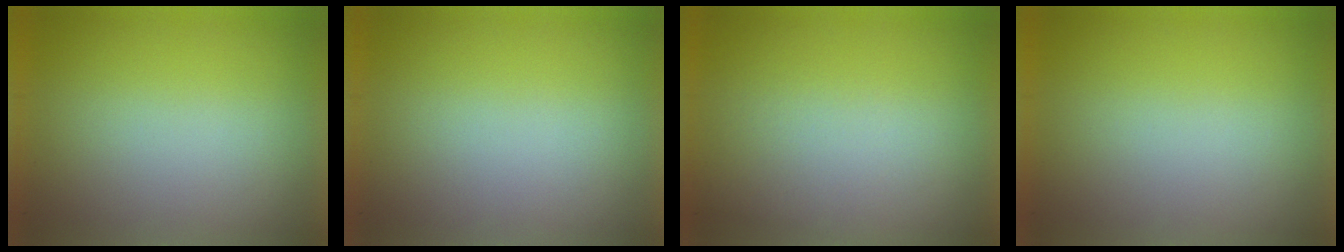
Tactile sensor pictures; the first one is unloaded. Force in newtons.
{"total": 0.0}
{"total": 2.3}
{"total": 0.0}